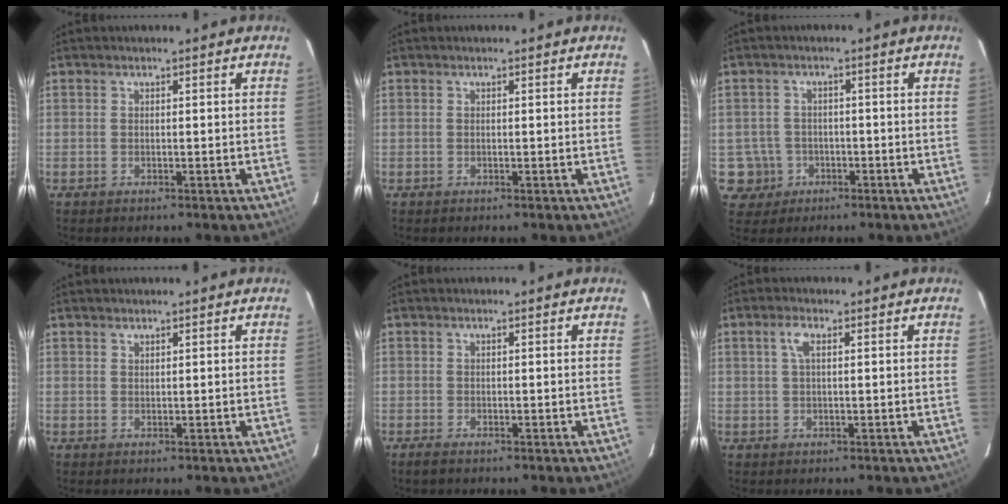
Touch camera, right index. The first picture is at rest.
{"total": 0.0}
{"total": 5.2, "force": [-1.7, 4.9, 0.2], "torque": [-0.014, 0.020, -0.022]}
{"total": 0.5, "force": [0.5, 0.1, 0.0], "torque": [-0.001, 0.001, 0.010]}
{"total": 1.6, "force": [-1.2, 0.4, 0.8], "torque": [-0.019, -0.007, -0.024]}
{"total": 2.4, "force": [0.8, 0.9, 2.1], "torque": [-0.047, 0.008, 0.015]}